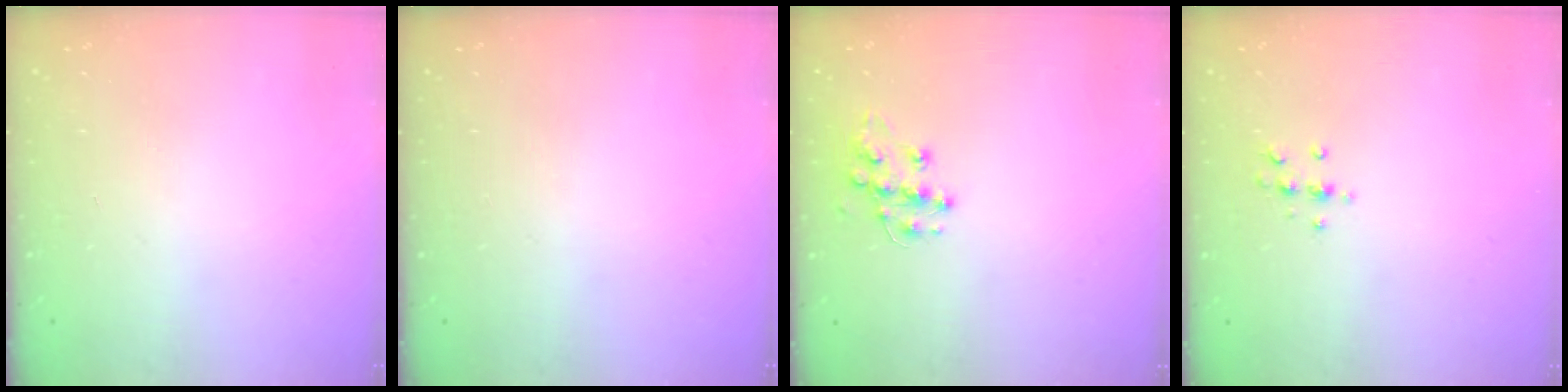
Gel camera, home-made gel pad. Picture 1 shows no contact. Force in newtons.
{"total": 0.0}
{"total": 11.3, "press": 11.2, "slide": 0.7}
{"total": 4.9, "press": 4.8, "slide": 1.2}